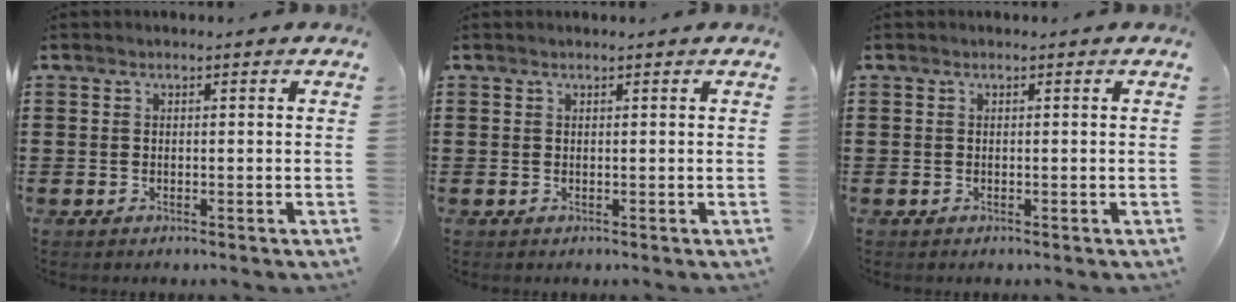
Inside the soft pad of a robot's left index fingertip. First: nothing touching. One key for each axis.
{"total": 0.0}
{"total": 0.0}